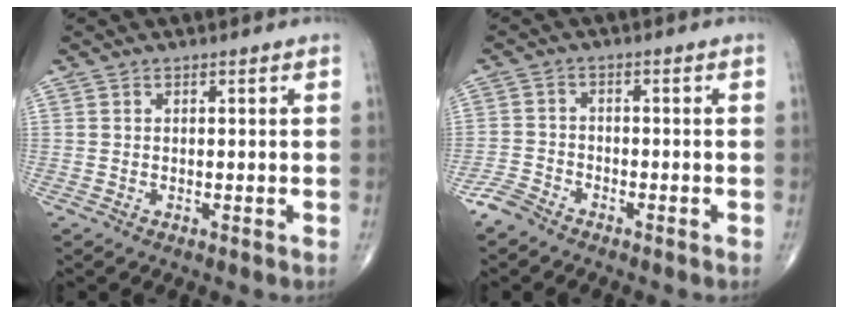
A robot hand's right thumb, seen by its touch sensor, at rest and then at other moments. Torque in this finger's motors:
{"motor_torque": [3.23, 1.79, 0.05, -0.59, -0.01]}